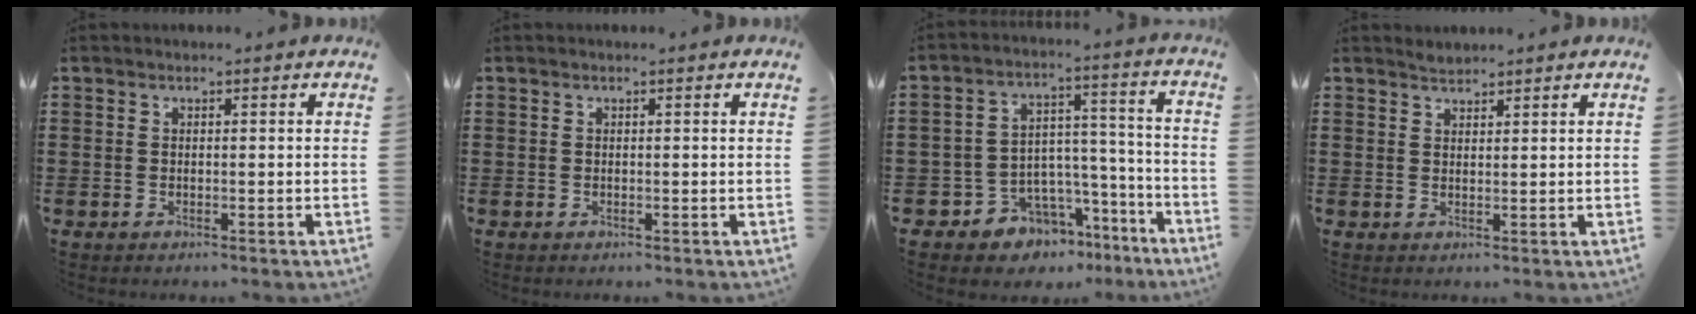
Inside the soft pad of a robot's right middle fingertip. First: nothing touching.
{"total": 0.0}
{"total": 7.0, "force": [-5.4, 4.5, 0.4], "torque": [-0.013, 0.025, -0.099]}
{"total": 1.4, "force": [1.3, 0.2, -0.2], "torque": [0.000, -0.001, 0.027]}